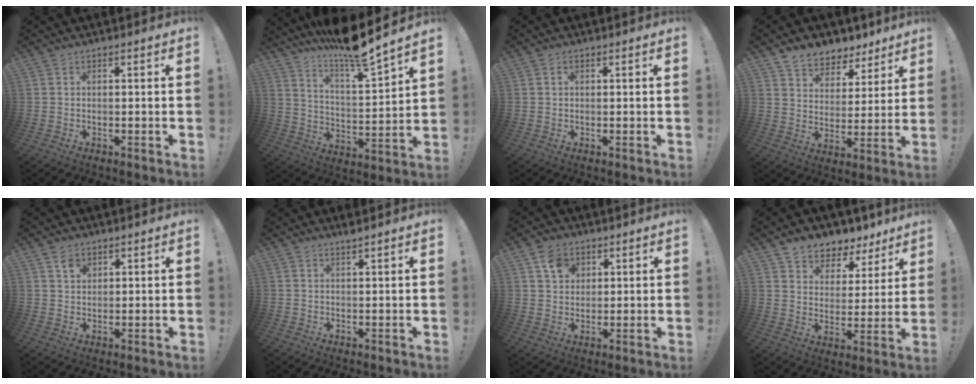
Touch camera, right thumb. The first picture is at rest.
{"total": 11.8, "force": [10.5, -0.5, 5.3], "torque": [-0.099, -0.091, 0.172]}
{"total": 0.8, "force": [0.3, 0.7, 0.4], "torque": [-0.004, 0.000, 0.005]}
{"total": 7.7, "force": [6.2, 4.5, 1.3], "torque": [-0.028, -0.053, 0.120]}
{"total": 3.4, "force": [2.2, 2.4, 1.2], "torque": [-0.008, -0.012, 0.036]}
{"total": 1.5, "force": [1.3, -0.2, 0.8], "torque": [-0.016, -0.004, 0.022]}
{"total": 6.9, "force": [3.3, 5.7, 2.2], "torque": [-0.023, -0.014, 0.061]}
{"total": 6.6, "force": [4.9, 4.2, 1.1], "torque": [-0.017, -0.048, 0.096]}